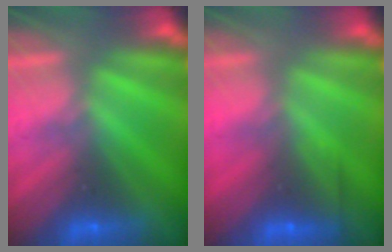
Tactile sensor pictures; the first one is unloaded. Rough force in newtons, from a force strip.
{"total": 2.4}